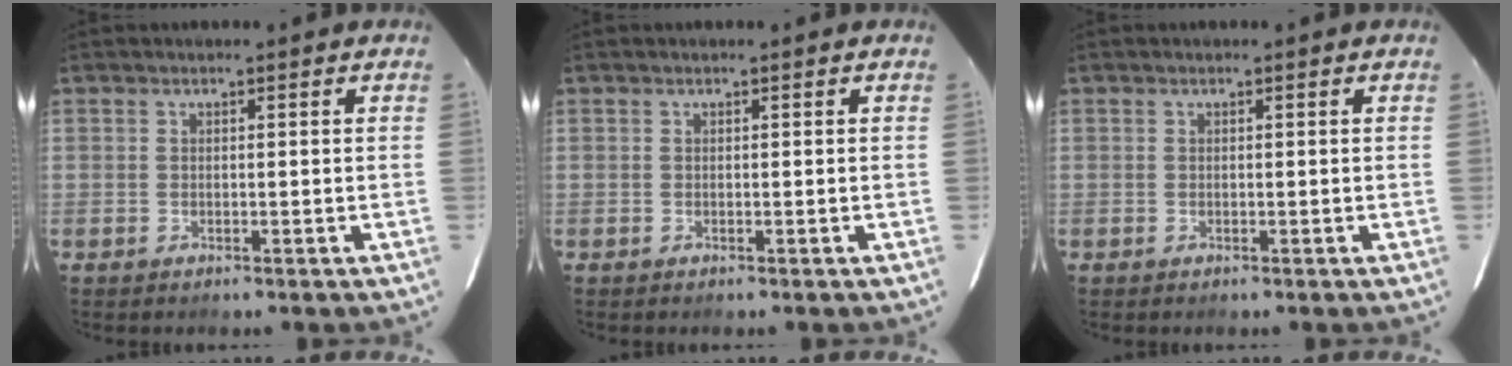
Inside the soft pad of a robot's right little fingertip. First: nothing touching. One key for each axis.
{"total": 0.0}
{"total": 0.0}